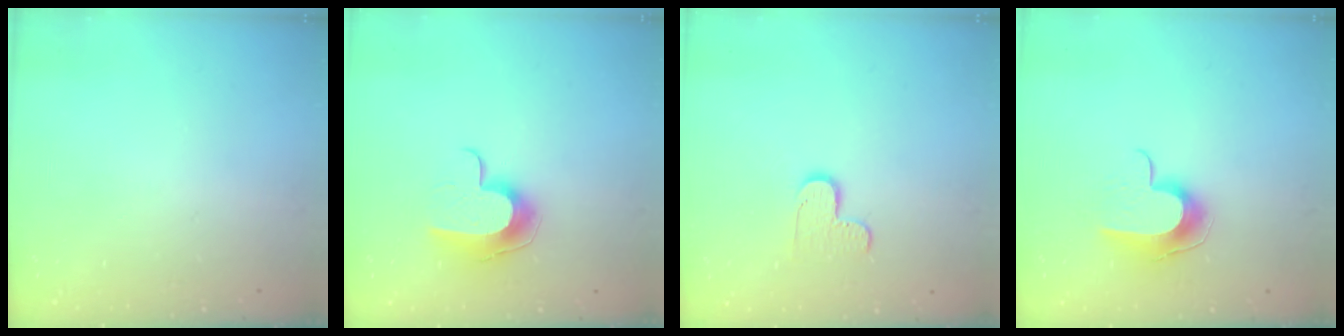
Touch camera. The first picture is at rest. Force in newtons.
{"total": 10.3, "press": 10.3, "slide": 0.3}
{"total": 6.6, "press": 6.5, "slide": 0.4}
{"total": 9.9, "press": 9.9, "slide": 0.1}